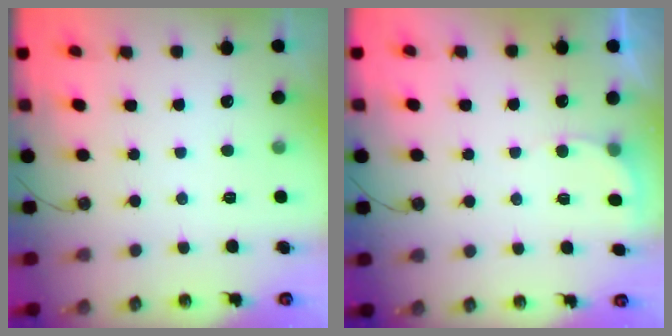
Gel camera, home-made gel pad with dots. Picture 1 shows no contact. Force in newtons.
{"total": 3.1, "press": 2.8, "slide": 1.3}